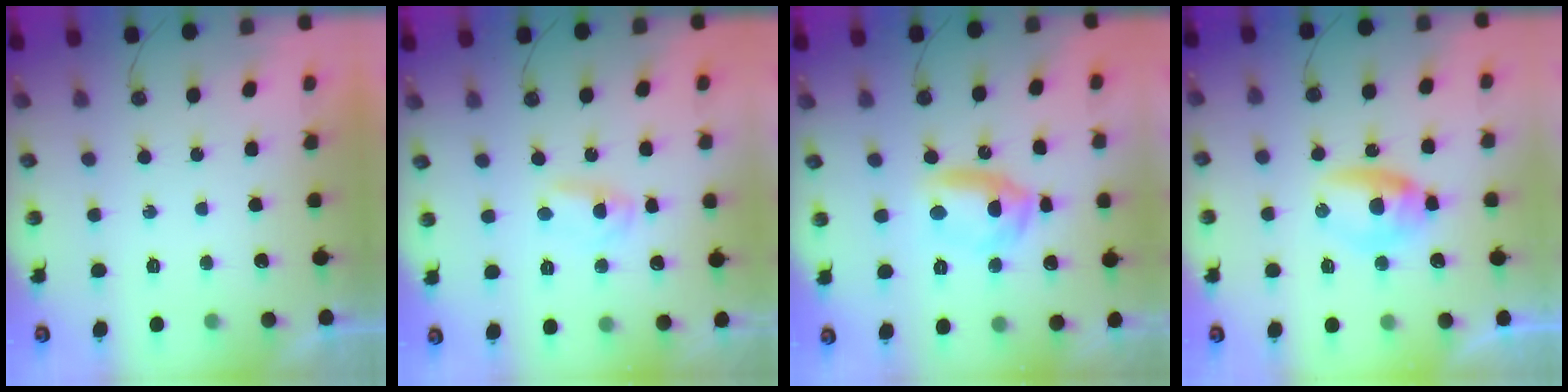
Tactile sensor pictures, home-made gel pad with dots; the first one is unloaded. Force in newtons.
{"total": 2.4, "press": 2.4, "slide": 0.2}
{"total": 12.7, "press": 10.3, "slide": 7.4}
{"total": 7.5, "press": 7.5, "slide": 1.0}